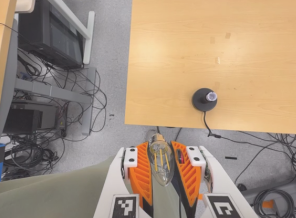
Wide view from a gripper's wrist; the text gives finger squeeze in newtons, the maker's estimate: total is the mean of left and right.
{"total": 18.6, "left": 19.0, "right": 18.2}